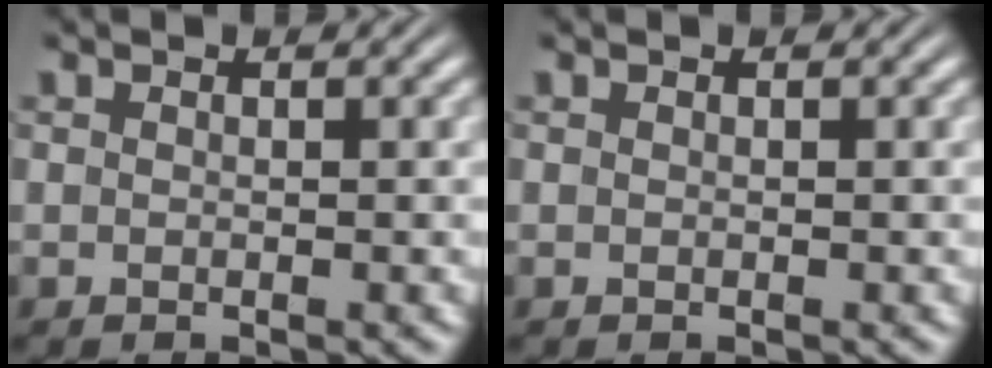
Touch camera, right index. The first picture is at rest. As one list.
[{"total": 0.0}]